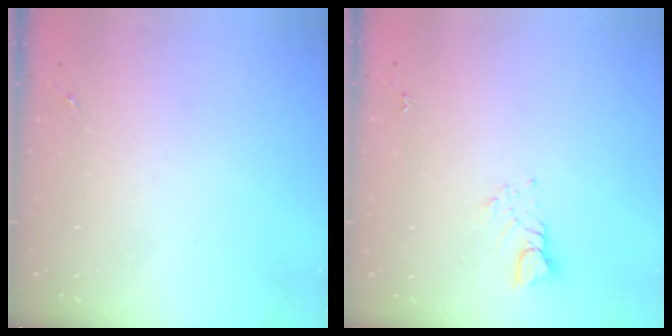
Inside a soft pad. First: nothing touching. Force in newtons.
{"total": 3.5, "press": 3.5, "slide": 0.3}